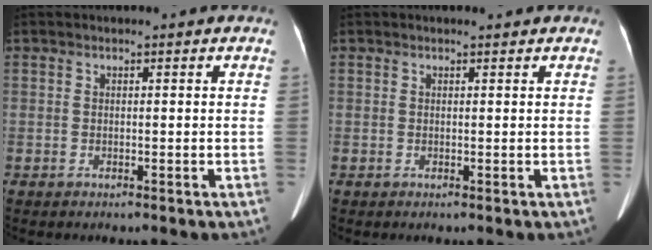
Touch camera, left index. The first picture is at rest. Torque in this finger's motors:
{"motor_torque": [0.02, 0.12, -0.02, -0.01]}